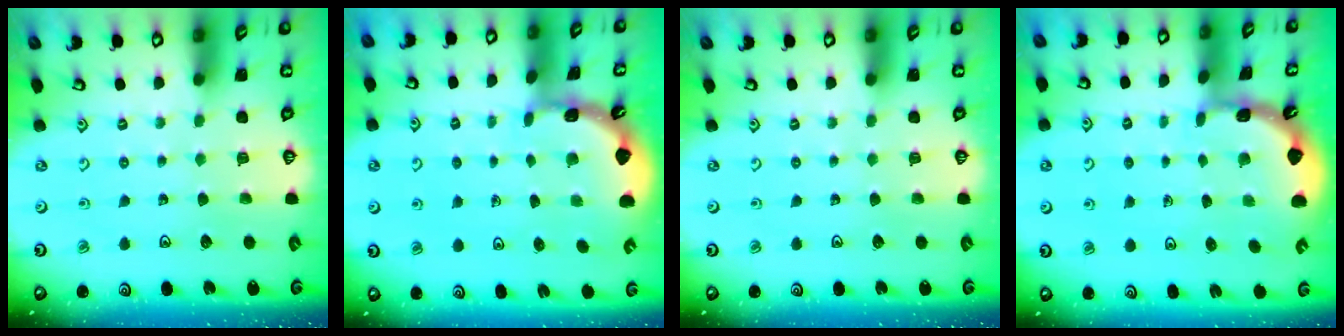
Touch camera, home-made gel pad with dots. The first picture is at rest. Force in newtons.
{"total": 1.7, "press": 1.7, "slide": 0.1}
{"total": 0.0}
{"total": 1.7, "press": 1.6, "slide": 0.1}